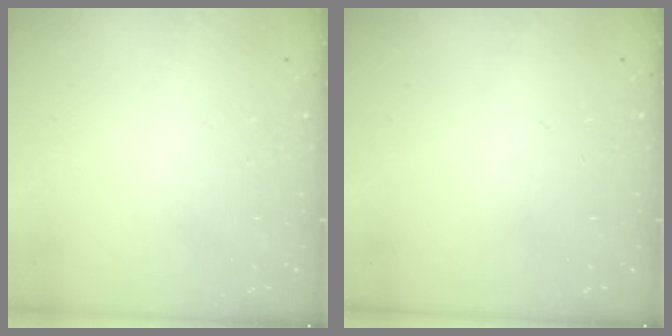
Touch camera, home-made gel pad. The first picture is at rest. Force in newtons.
{"total": 0.0}